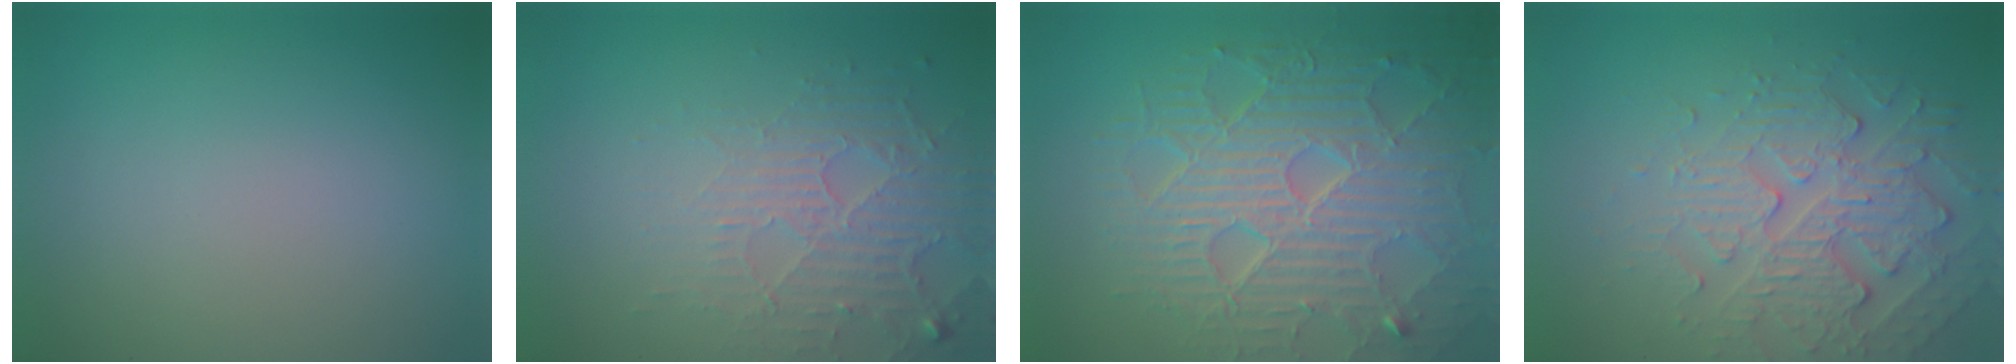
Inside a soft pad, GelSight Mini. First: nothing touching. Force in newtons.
{"total": 5.2, "press": 3.3, "slide": 4.1}
{"total": 9.6, "press": 6.4, "slide": 7.1}
{"total": 4.8, "press": 4.1, "slide": 2.3}